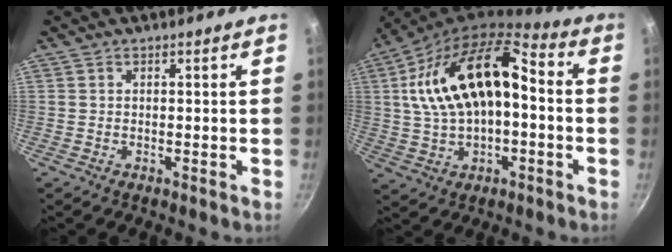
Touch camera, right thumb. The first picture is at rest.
{"total": 18.8, "force": [1.1, 10.5, 15.6], "torque": [-0.268, 0.045, 0.012]}